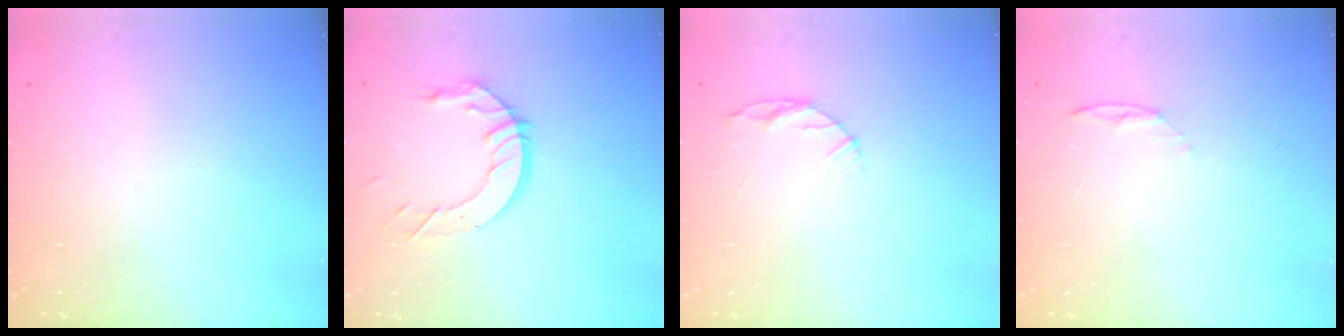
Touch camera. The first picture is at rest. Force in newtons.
{"total": 10.6, "press": 10.5, "slide": 1.0}
{"total": 5.1, "press": 5.1, "slide": 0.5}
{"total": 4.9, "press": 4.9, "slide": 0.6}